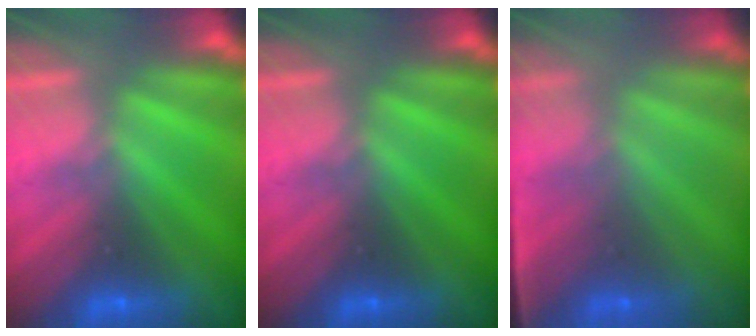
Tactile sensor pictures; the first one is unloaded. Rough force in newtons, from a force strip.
{"total": 0.0}
{"total": 1.1}